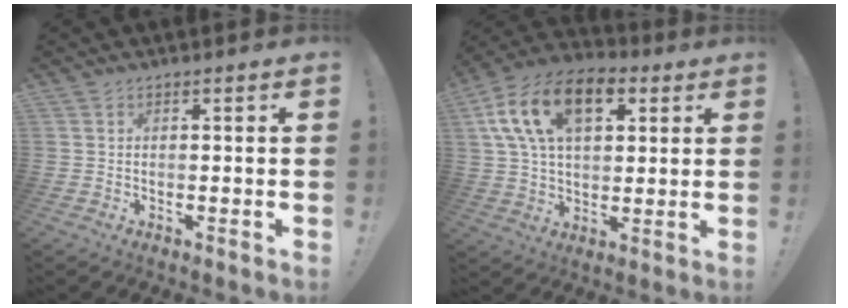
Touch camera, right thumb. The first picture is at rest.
{"total": 19.1, "force": [7.8, 11.4, 13.2], "torque": [-0.229, -0.017, 0.140]}